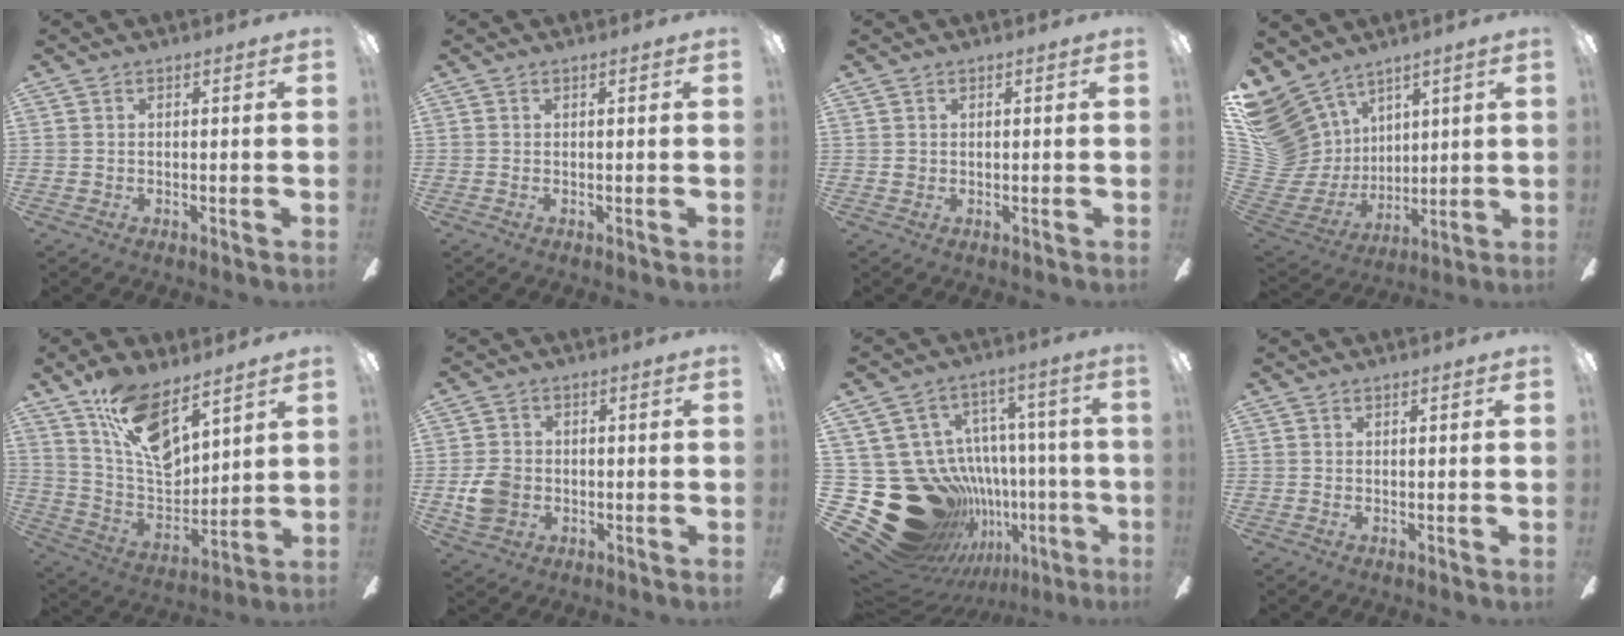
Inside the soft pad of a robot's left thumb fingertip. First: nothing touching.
{"total": 0.0}
{"total": 1.0, "force": [0.3, 1.0, 0.2], "torque": [-0.003, 0.006, 0.004]}
{"total": 17.0, "force": [9.4, 12.9, 5.9], "torque": [-0.180, -0.073, 0.193]}
{"total": 16.0, "force": [10.4, 7.4, 9.6], "torque": [-0.178, -0.048, 0.192]}
{"total": 6.6, "force": [-1.3, 5.6, 3.1], "torque": [-0.052, 0.012, -0.022]}
{"total": 29.4, "force": [-8.0, 23.8, 15.4], "torque": [-0.272, 0.003, -0.040]}
{"total": 0.0}